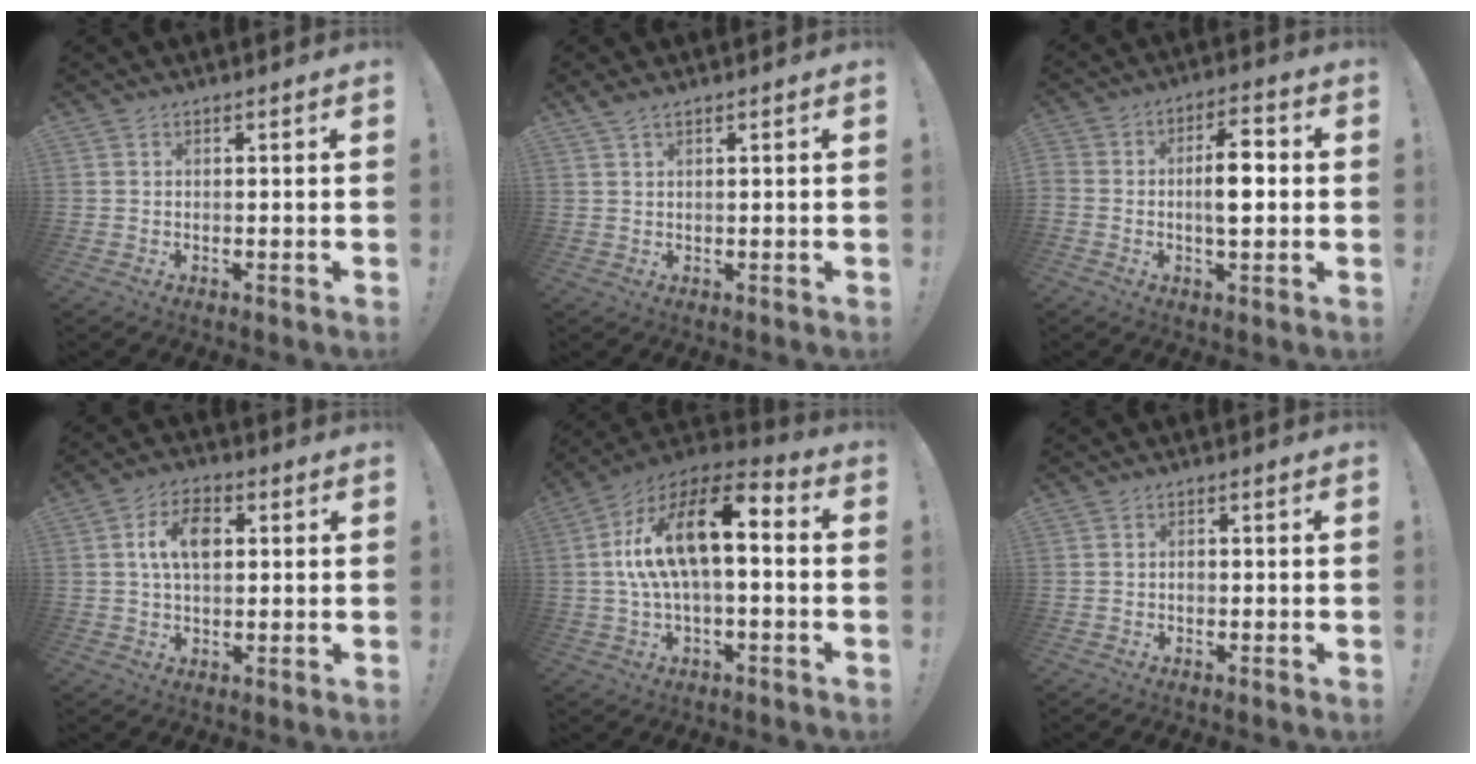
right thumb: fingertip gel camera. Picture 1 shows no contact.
{"total": 1.9, "force": [1.4, 0.4, 1.1], "torque": [-0.033, 0.001, 0.028]}
{"total": 8.5, "force": [-1.0, 4.1, 7.4], "torque": [-0.129, 0.013, -0.022]}
{"total": 9.6, "force": [2.1, 6.1, 7.1], "torque": [-0.110, 0.011, 0.038]}
{"total": 17.6, "force": [2.9, 7.4, 15.7], "torque": [-0.280, -0.010, 0.046]}
{"total": 1.0, "force": [-0.6, 0.7, 0.4], "torque": [-0.013, 0.005, -0.010]}